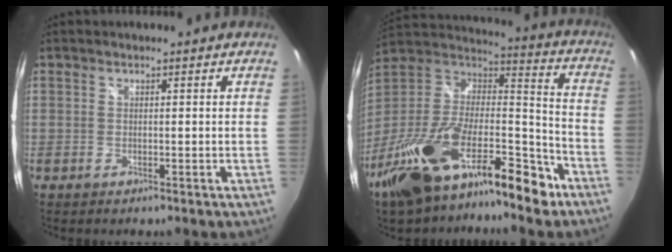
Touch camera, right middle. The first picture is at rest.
{"total": 25.8, "force": [-16.7, 9.5, 17.2], "torque": [-0.306, -0.004, -0.282]}